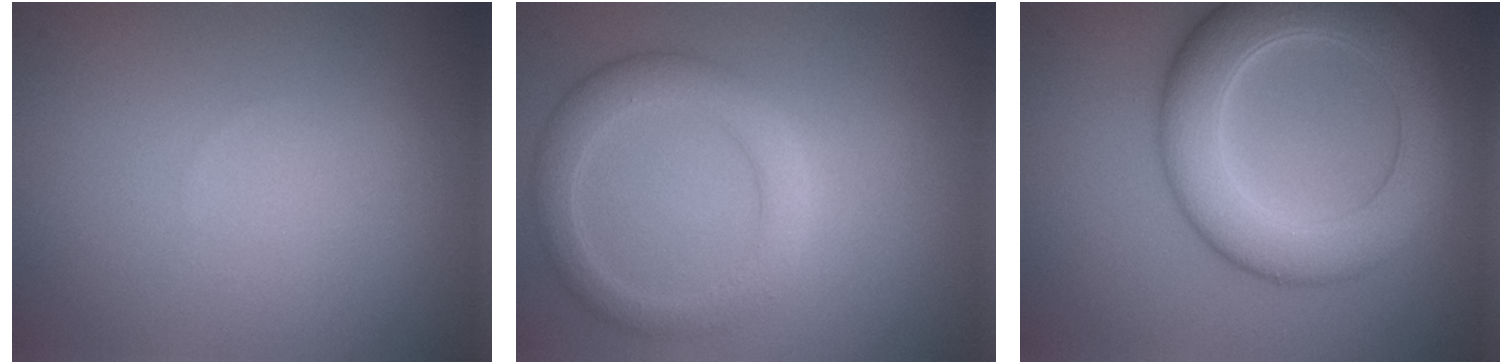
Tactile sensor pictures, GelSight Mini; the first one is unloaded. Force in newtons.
{"total": 3.7, "press": 3.7, "slide": 0.1}
{"total": 8.3, "press": 8.3, "slide": 0.0}